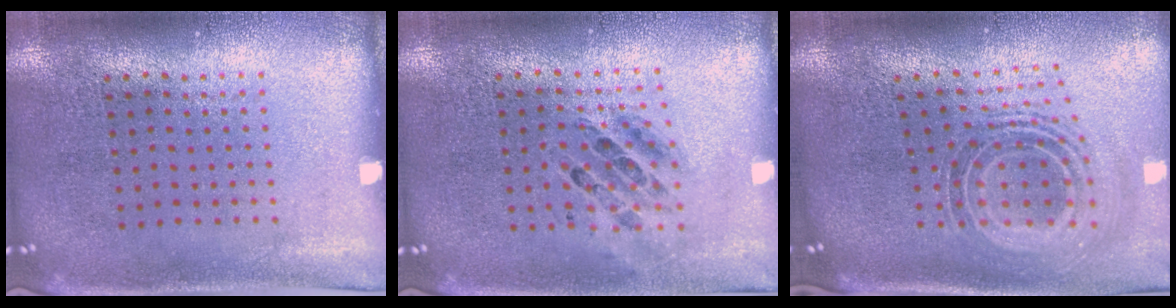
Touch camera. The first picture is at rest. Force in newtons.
{"total": 0.8, "press": 0.8, "slide": 0.0}
{"total": 1.5, "press": 1.2, "slide": 0.9}